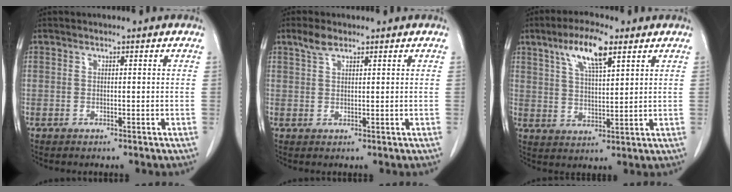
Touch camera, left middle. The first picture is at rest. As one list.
[{"total": 2.4, "force": [1.7, 1.0, 1.4], "torque": [-0.033, 0.008, 0.036]}, {"total": 8.7, "force": [4.9, 2.0, 6.9], "torque": [-0.132, 0.009, 0.089]}]